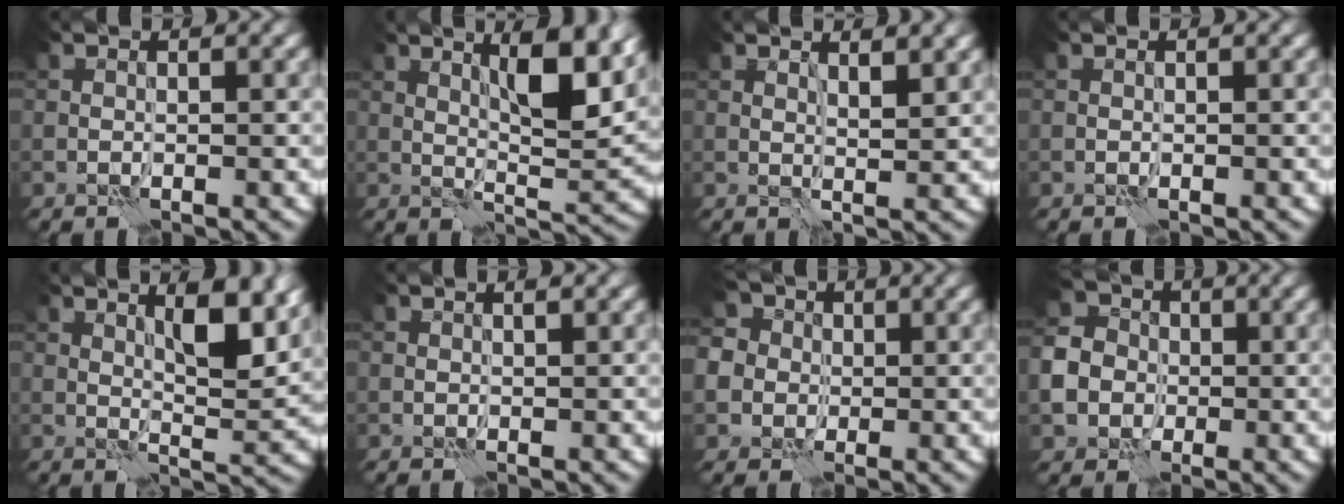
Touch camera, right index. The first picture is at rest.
{"total": 6.8, "force": [3.3, 1.5, 5.8], "torque": [-0.089, -0.004, 0.056]}
{"total": 2.1, "force": [1.6, 0.3, 1.4], "torque": [-0.019, -0.001, 0.025]}
{"total": 0.0}
{"total": 5.5, "force": [2.7, 1.4, 4.6], "torque": [-0.069, -0.003, 0.044]}
{"total": 0.8, "force": [0.4, 0.4, 0.5], "torque": [-0.008, -0.001, 0.007]}
{"total": 8.0, "force": [1.5, 7.2, 3.1], "torque": [-0.059, 0.036, -0.005]}
{"total": 5.1, "force": [-0.9, 4.5, 2.3], "torque": [-0.051, 0.003, -0.023]}